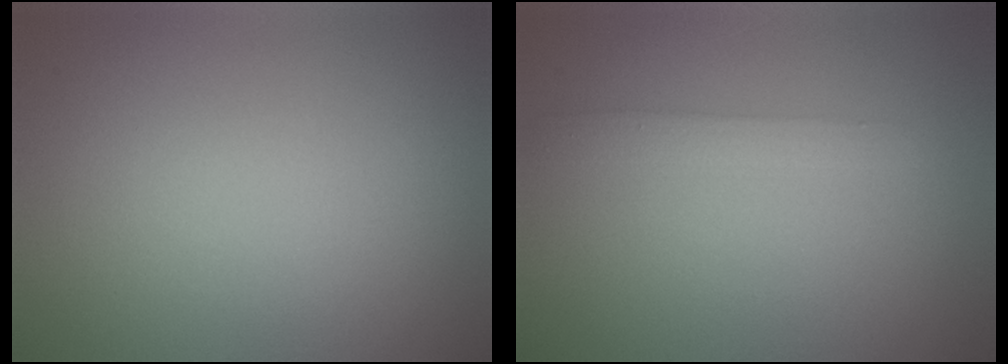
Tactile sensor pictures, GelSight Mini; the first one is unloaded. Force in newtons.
{"total": 1.7, "press": 1.7, "slide": 0.1}